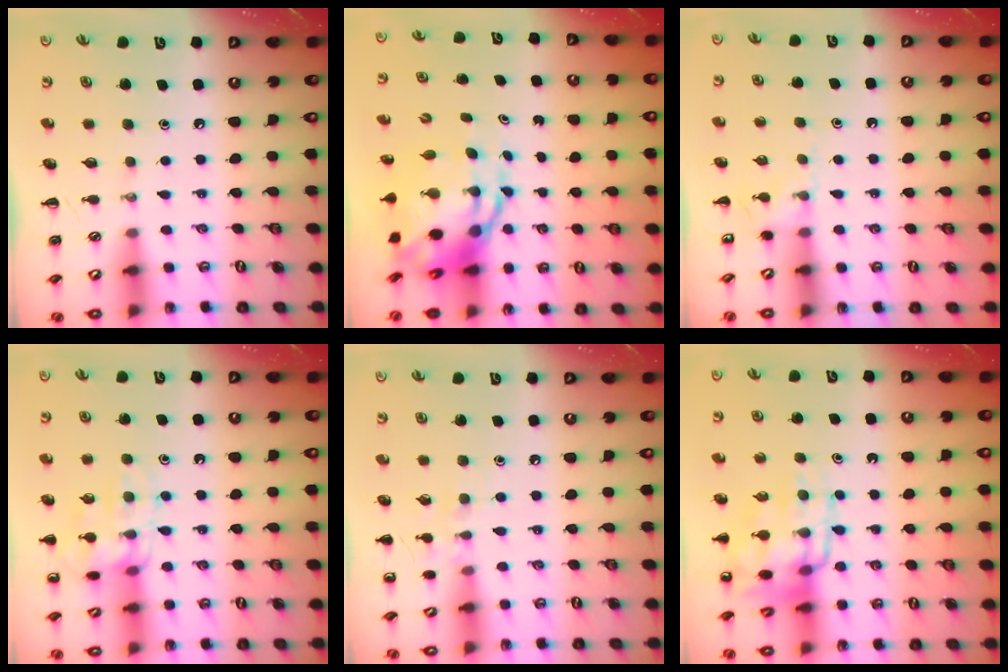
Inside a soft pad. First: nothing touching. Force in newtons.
{"total": 9.1, "press": 8.7, "slide": 2.7}
{"total": 5.5, "press": 5.3, "slide": 1.5}
{"total": 12.4, "press": 12.4, "slide": 0.3}
{"total": 7.2, "press": 6.9, "slide": 1.9}
{"total": 14.4, "press": 14.2, "slide": 2.4}